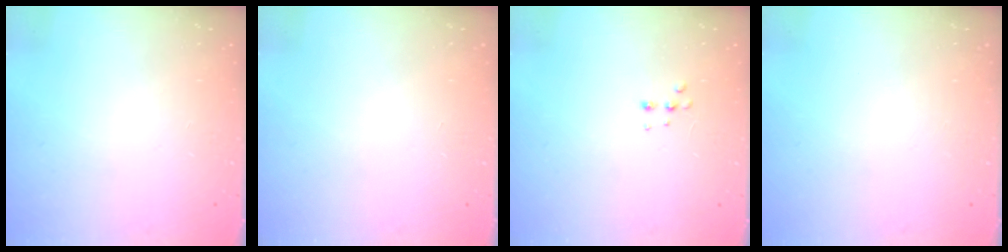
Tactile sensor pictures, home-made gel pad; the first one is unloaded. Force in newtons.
{"total": 0.0}
{"total": 3.8, "press": 3.7, "slide": 0.8}
{"total": 0.0}